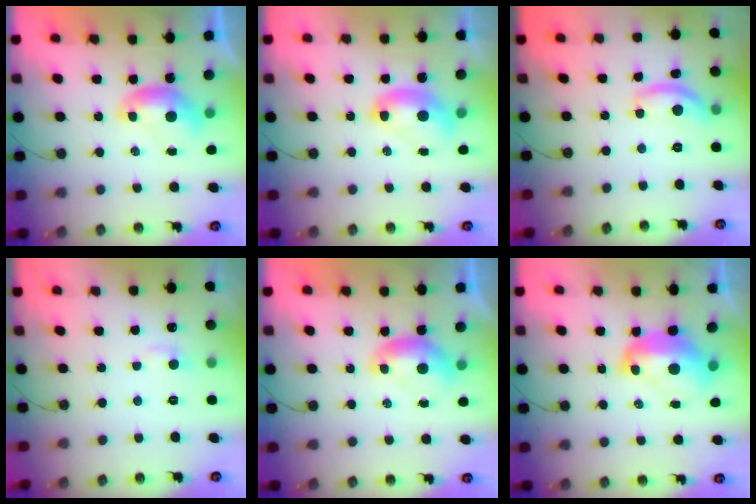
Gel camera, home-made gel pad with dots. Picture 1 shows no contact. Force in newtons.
{"total": 2.7, "press": 2.7, "slide": 0.1}
{"total": 7.3, "press": 7.3, "slide": 0.4}
{"total": 1.5, "press": 1.4, "slide": 0.6}
{"total": 0.0}
{"total": 5.4, "press": 5.2, "slide": 1.1}